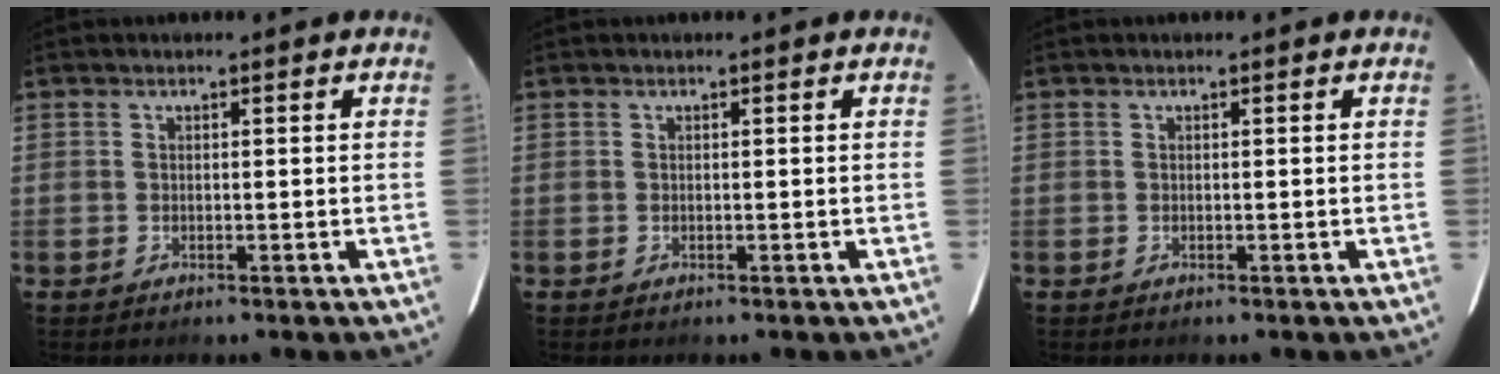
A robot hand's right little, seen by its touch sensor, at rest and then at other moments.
{"total": 0.0}
{"total": 0.0}